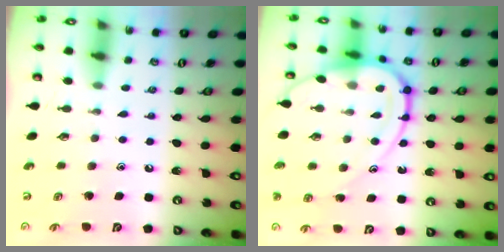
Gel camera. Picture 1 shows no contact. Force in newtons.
{"total": 13.9, "press": 13.8, "slide": 0.8}